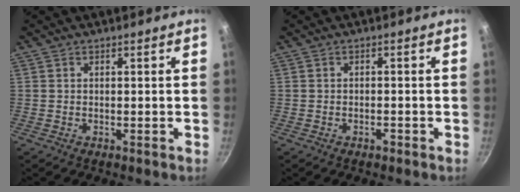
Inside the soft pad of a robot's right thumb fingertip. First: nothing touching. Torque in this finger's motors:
{"motor_torque": [-0.05, -0.19, -0.05, 0.41, 0.02]}